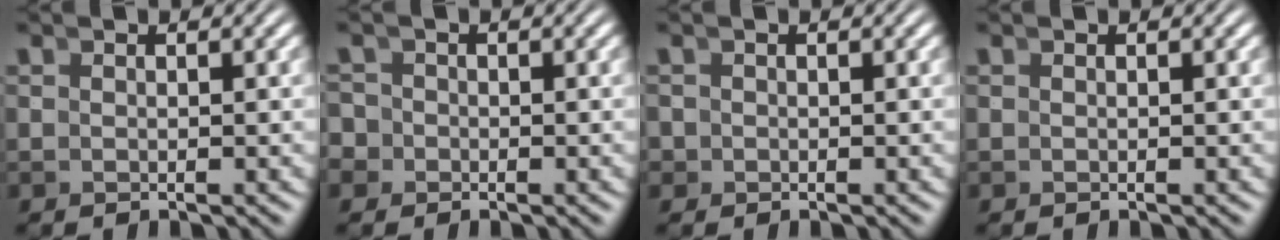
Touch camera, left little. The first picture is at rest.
{"total": 2.8, "force": [-1.1, 2.5, 0.5], "torque": [-0.015, -0.011, -0.022]}
{"total": 1.9, "force": [-0.5, 1.8, 0.2], "torque": [-0.009, -0.007, -0.010]}
{"total": 0.0}